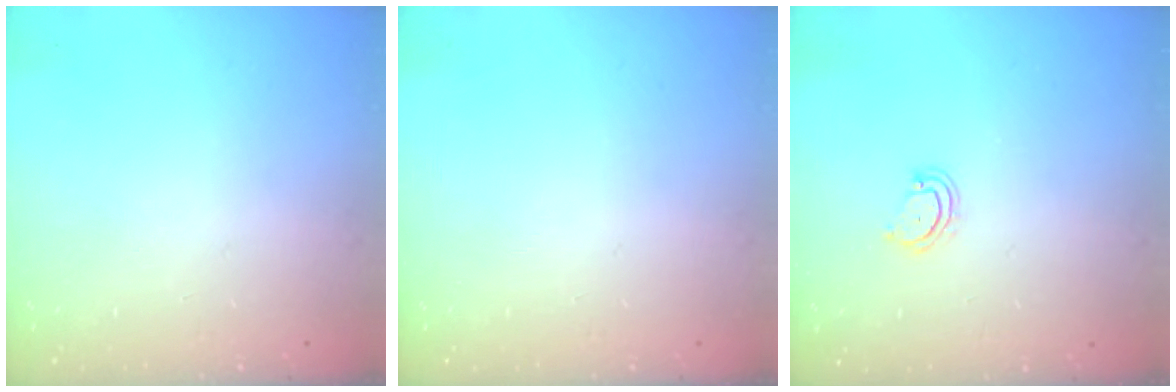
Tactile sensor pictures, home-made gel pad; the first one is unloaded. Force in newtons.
{"total": 0.0}
{"total": 4.1, "press": 4.1, "slide": 0.3}